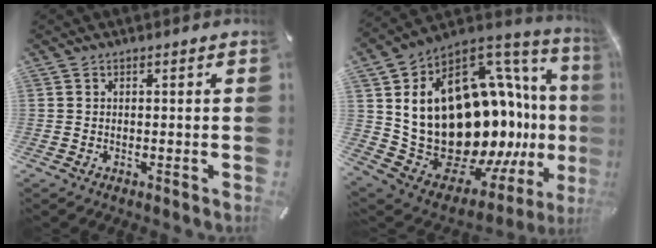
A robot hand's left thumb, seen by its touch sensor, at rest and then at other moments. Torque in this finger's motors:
{"motor_torque": [2.51, 2.50, 2.77, 0.00, 0.98]}